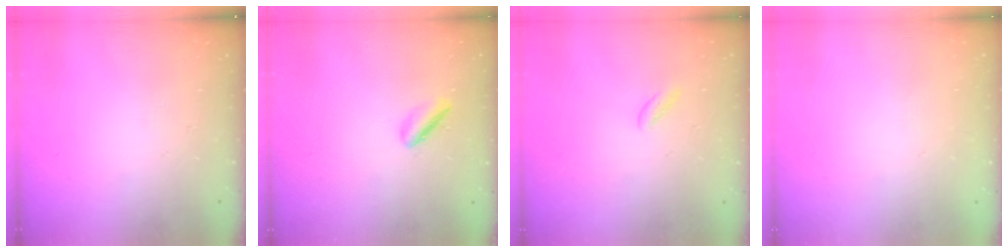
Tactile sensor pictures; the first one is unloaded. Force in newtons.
{"total": 2.0, "press": 2.0, "slide": 0.3}
{"total": 1.9, "press": 1.8, "slide": 0.8}
{"total": 2.0, "press": 2.0, "slide": 0.1}